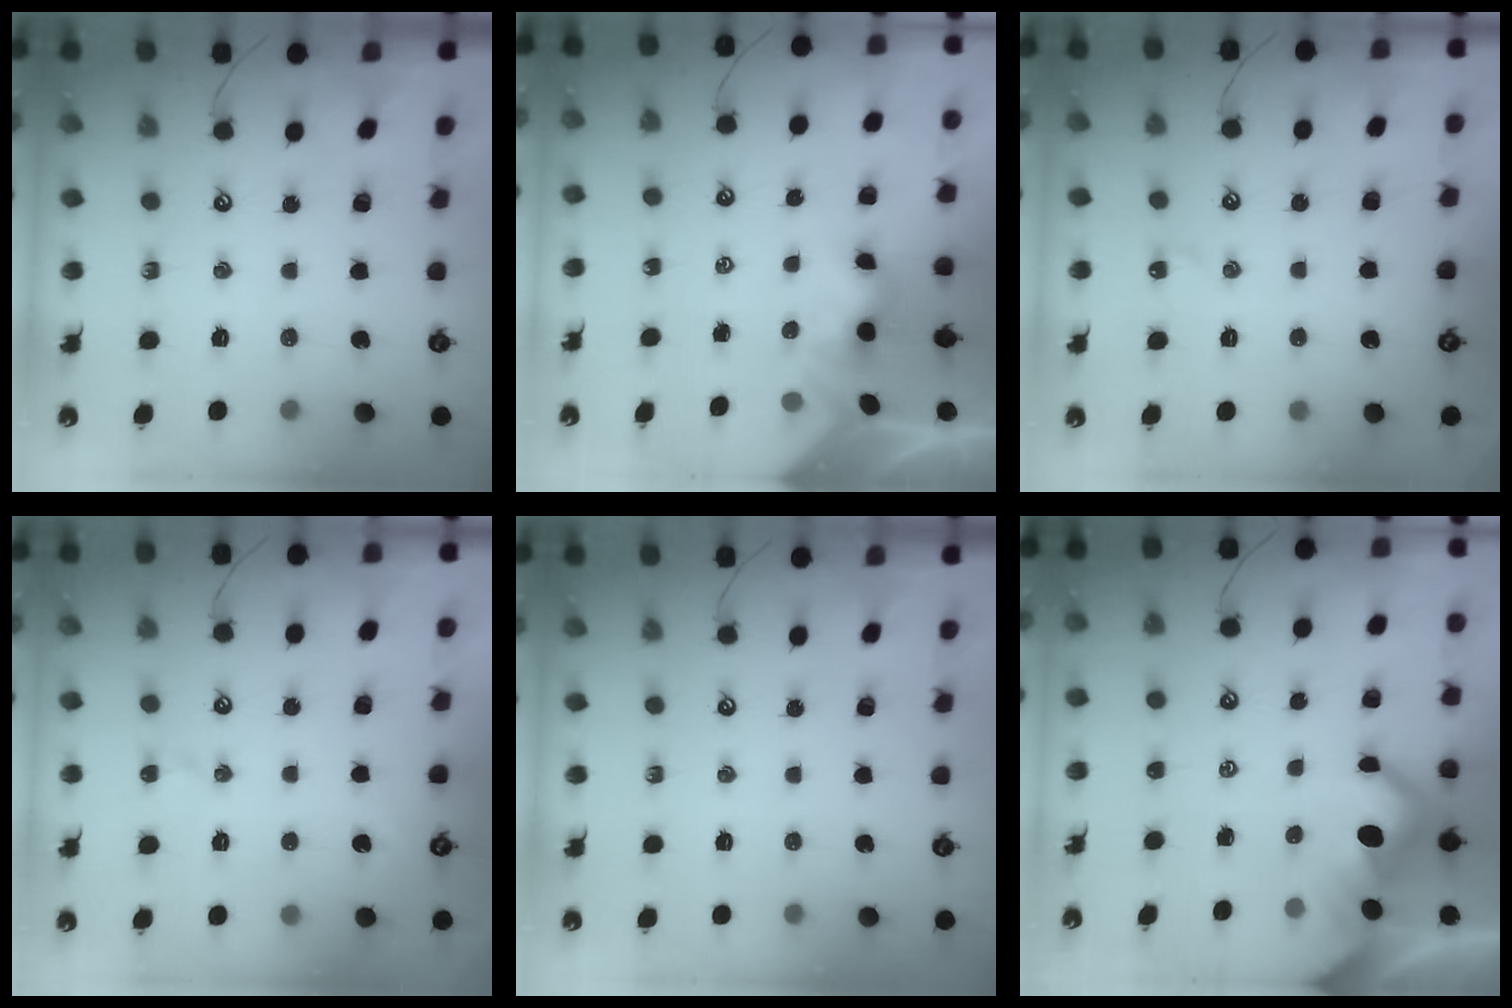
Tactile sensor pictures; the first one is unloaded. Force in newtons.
{"total": 3.7, "press": 3.7, "slide": 0.3}
{"total": 2.2, "press": 2.1, "slide": 0.6}
{"total": 2.6, "press": 2.6, "slide": 0.1}
{"total": 0.0}
{"total": 6.4, "press": 6.3, "slide": 1.1}